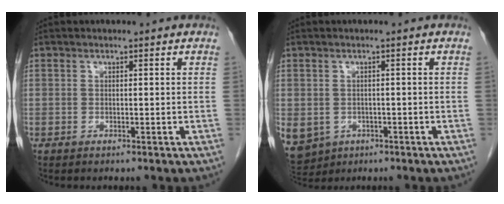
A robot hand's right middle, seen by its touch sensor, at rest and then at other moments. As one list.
[{"total": 13.7, "force": [-5.4, 11.4, 5.3], "torque": [-0.170, -0.011, -0.065]}]